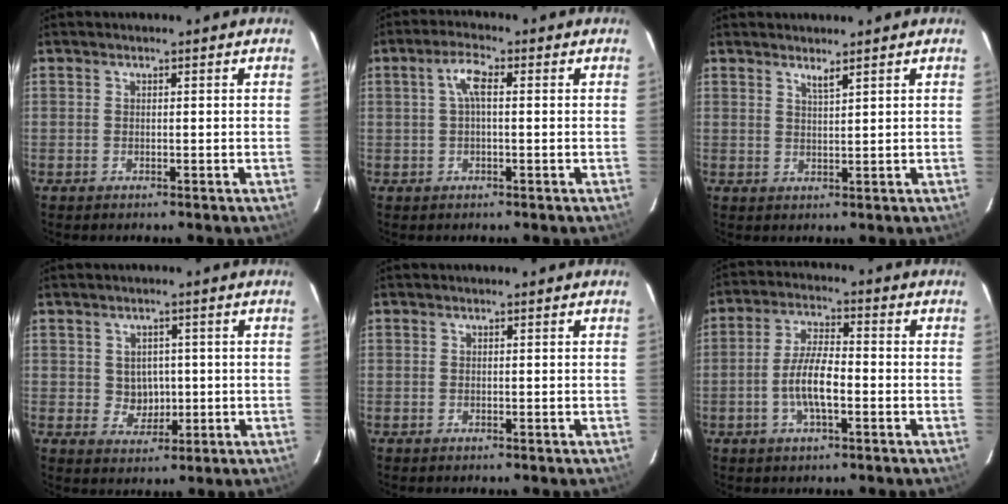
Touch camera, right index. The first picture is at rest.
{"total": 3.8, "force": [0.5, 1.1, 3.5], "torque": [-0.071, 0.011, 0.010]}
{"total": 1.8, "force": [1.5, -0.1, 1.0], "torque": [-0.019, -0.003, 0.024]}
{"total": 4.2, "force": [0.2, 4.0, 1.3], "torque": [-0.022, 0.007, 0.014]}
{"total": 0.0}
{"total": 7.7, "force": [-2.2, 2.3, 6.9], "torque": [-0.137, 0.004, -0.041]}